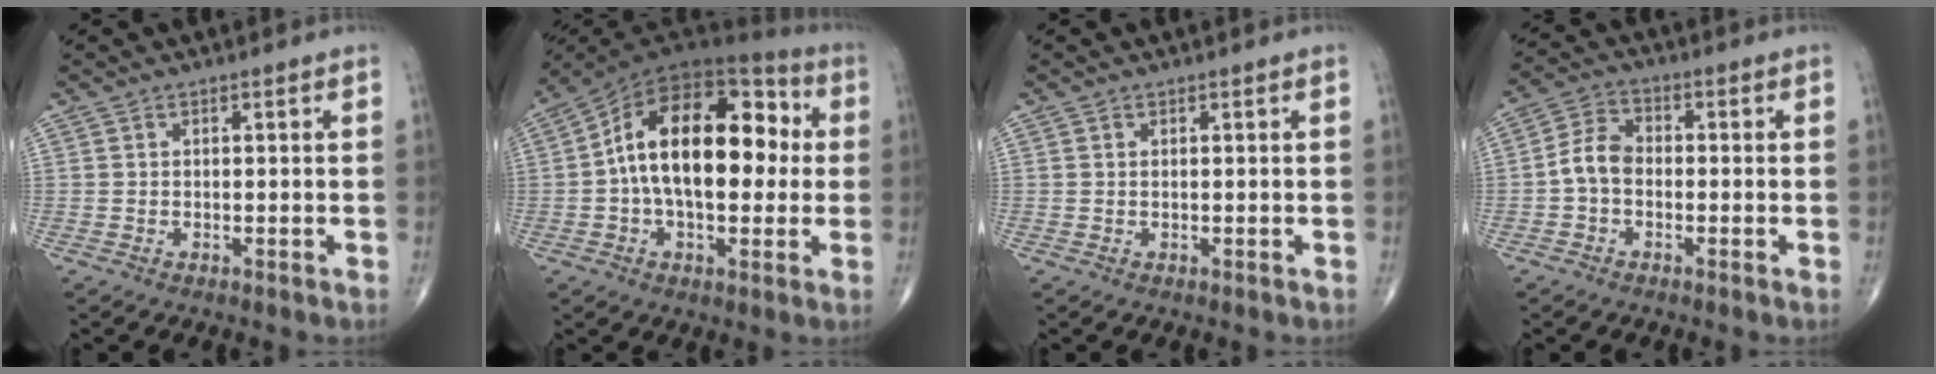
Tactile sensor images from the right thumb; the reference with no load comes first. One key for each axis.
{"total": 21.4, "fx": 1.4, "fy": 11.9, "fz": 17.8, "tx": -0.266, "ty": 0.039, "tz": 0.011}
{"total": 0.0}
{"total": 5.6, "fx": -1.2, "fy": 3.9, "fz": 3.8, "tx": -0.067, "ty": 0.019, "tz": -0.035}